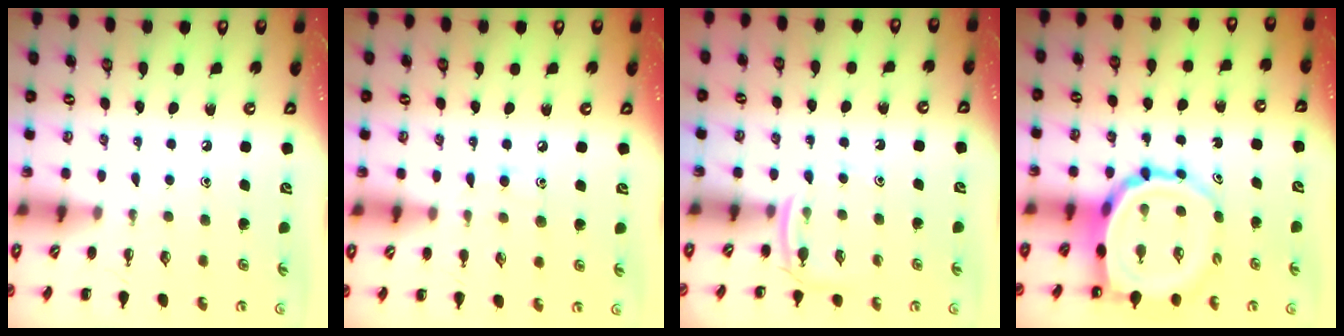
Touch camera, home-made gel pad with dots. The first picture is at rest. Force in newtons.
{"total": 5.3, "press": 5.0, "slide": 1.7}
{"total": 3.8, "press": 3.6, "slide": 1.2}
{"total": 11.5, "press": 10.9, "slide": 3.6}